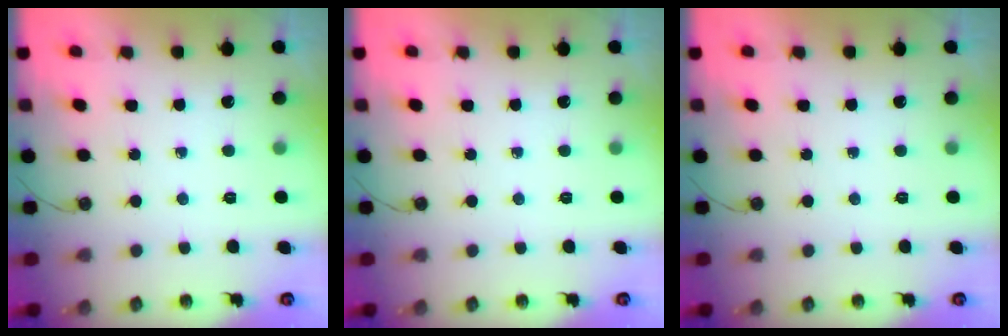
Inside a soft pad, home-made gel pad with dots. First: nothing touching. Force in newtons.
{"total": 0.0}
{"total": 0.0}